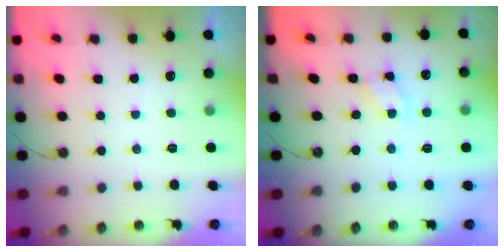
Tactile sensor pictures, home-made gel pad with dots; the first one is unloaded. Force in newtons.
{"total": 4.2, "press": 4.2, "slide": 0.5}